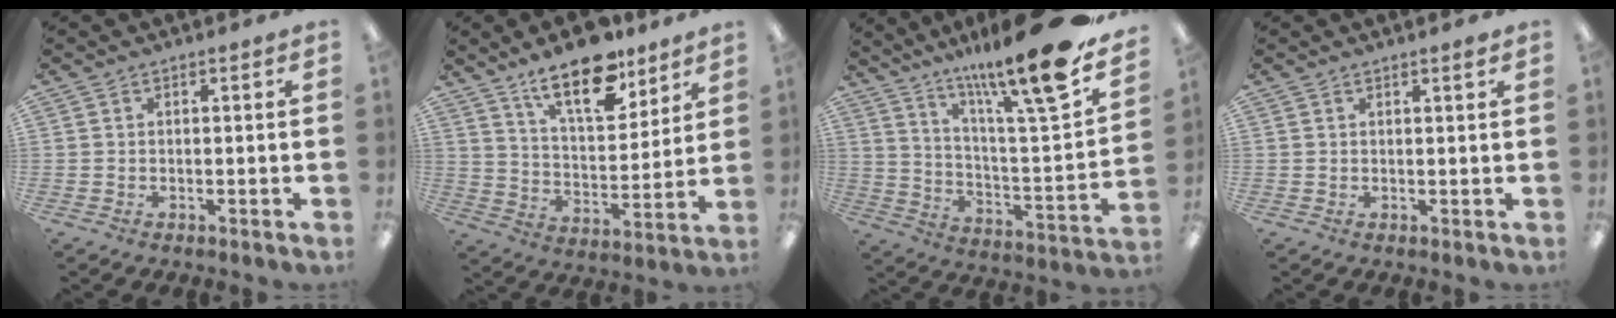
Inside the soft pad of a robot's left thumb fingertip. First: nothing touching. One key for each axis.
{"total": 16.8, "fx": 12.2, "fy": 6.7, "fz": 9.3, "tx": -0.147, "ty": -0.068, "tz": 0.209}
{"total": 21.4, "fx": 16.0, "fy": 2.3, "fz": 14.1, "tx": -0.212, "ty": -0.118, "tz": 0.245}
{"total": 1.2, "fx": 1.1, "fy": 0.0, "fz": 0.4, "tx": -0.001, "ty": -0.005, "tz": 0.019}